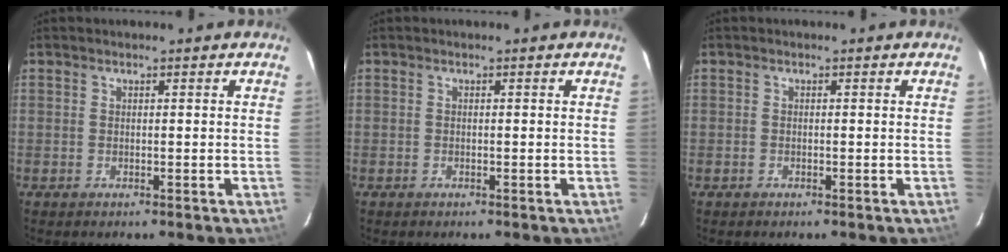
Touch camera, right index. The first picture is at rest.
{"total": 0.0}
{"total": 0.6, "force": [-0.3, 0.5, -0.1], "torque": [0.000, 0.002, -0.007]}